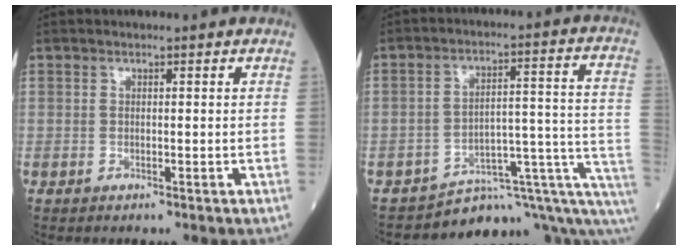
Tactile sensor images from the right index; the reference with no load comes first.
{"total": 11.4, "force": [-9.2, 3.4, 5.9], "torque": [-0.051, 0.093, -0.115]}